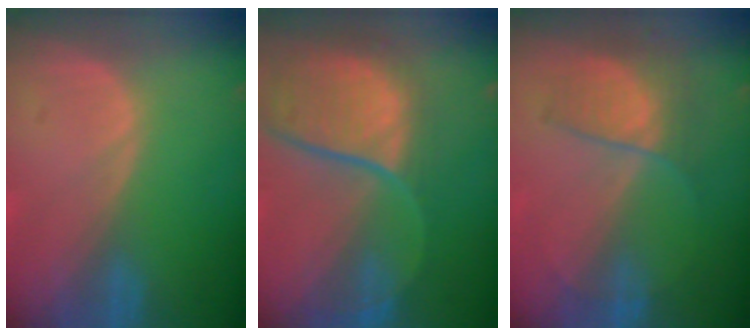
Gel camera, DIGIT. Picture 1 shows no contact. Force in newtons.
{"total": 12.1, "press": 9.8, "slide": 7.1}
{"total": 7.2, "press": 6.0, "slide": 3.9}